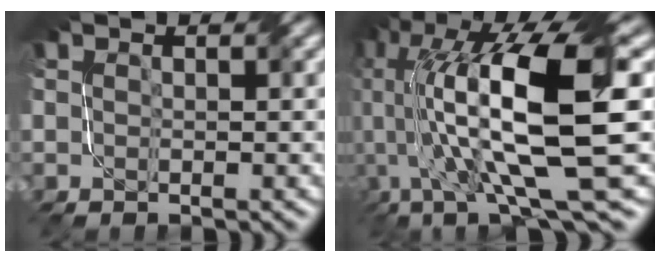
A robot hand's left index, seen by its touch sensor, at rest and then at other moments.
{"total": 15.3, "force": [0.0, 4.0, 14.8], "torque": [-0.264, 0.013, 0.011]}